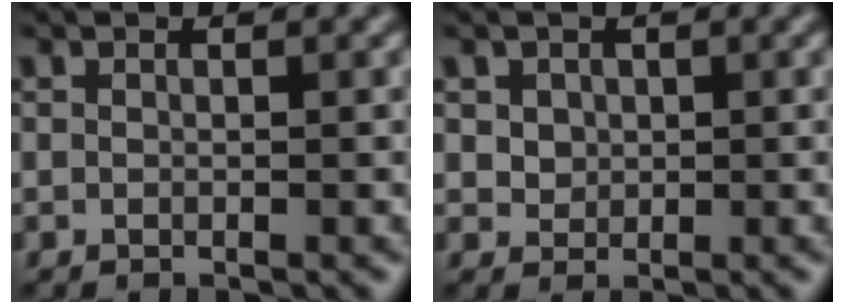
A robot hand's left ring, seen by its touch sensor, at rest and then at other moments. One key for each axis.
{"total": 1.9, "fx": 0.8, "fy": 1.6, "fz": 0.8, "tx": -0.022, "ty": 0.004, "tz": 0.026}